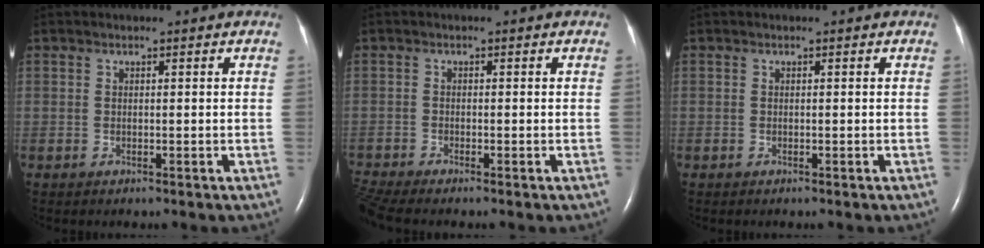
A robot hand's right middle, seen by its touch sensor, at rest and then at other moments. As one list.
[{"total": 2.9, "force": [-2.6, -0.5, 1.0], "torque": [-0.031, -0.009, -0.054]}, {"total": 0.0}]